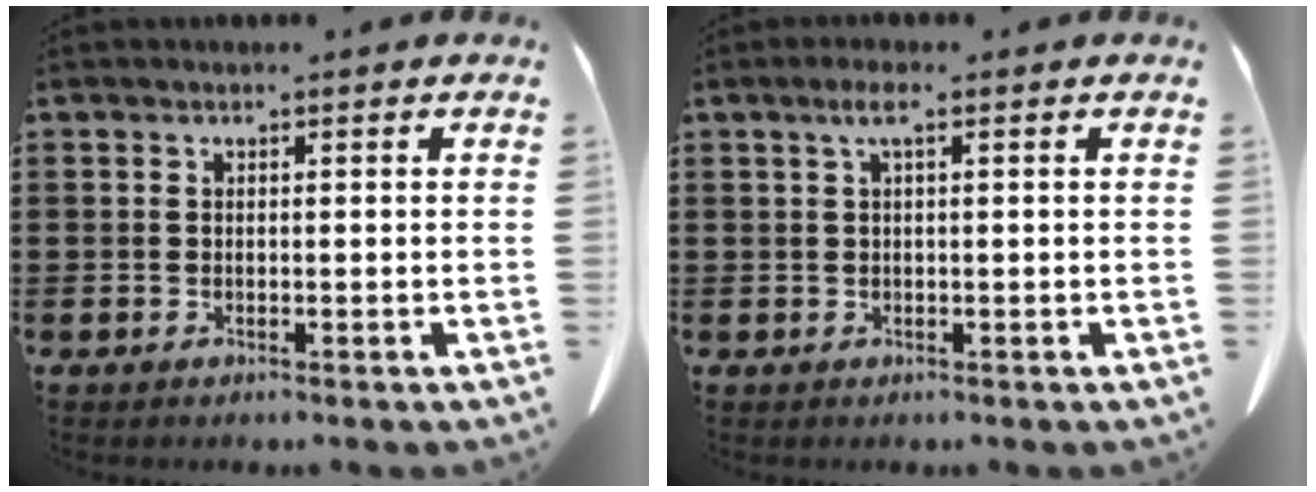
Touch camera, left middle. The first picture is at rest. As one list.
[{"total": 2.2, "force": [0.7, 0.3, 2.1], "torque": [-0.043, 0.003, 0.010]}]